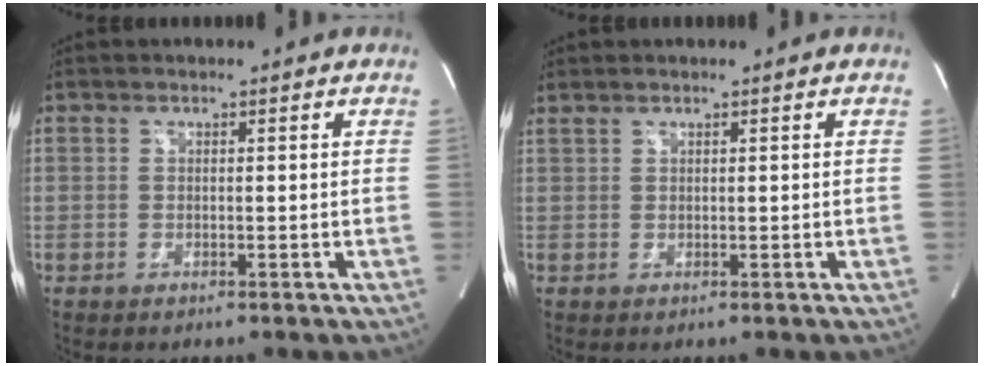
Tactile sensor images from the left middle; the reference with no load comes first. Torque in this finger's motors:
{"motor_torque": [0.76, -0.59, 0.69, 0.17]}